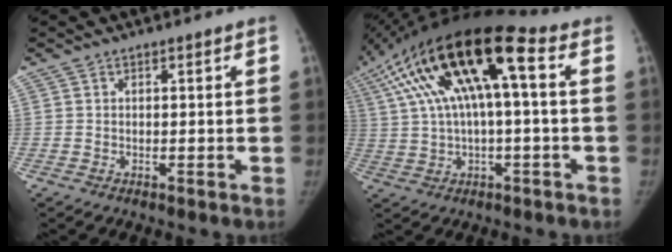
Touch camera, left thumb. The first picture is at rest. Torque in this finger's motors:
{"motor_torque": [2.58, 2.43, 2.77, 0.00, 1.01]}